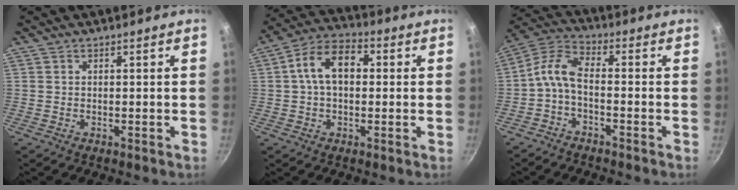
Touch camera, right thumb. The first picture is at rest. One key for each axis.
{"total": 10.6, "fx": 1.3, "fy": 6.8, "fz": 8.0, "tx": -0.116, "ty": 0.030, "tz": 0.007}
{"total": 6.8, "fx": -2.2, "fy": 2.9, "fz": 5.8, "tx": -0.140, "ty": 0.036, "tz": -0.056}